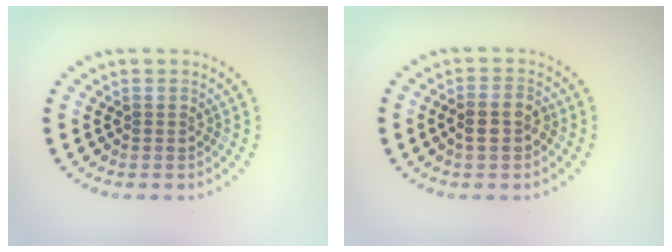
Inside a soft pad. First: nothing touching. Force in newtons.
{"total": 2.6, "press": 2.5, "slide": 0.7}